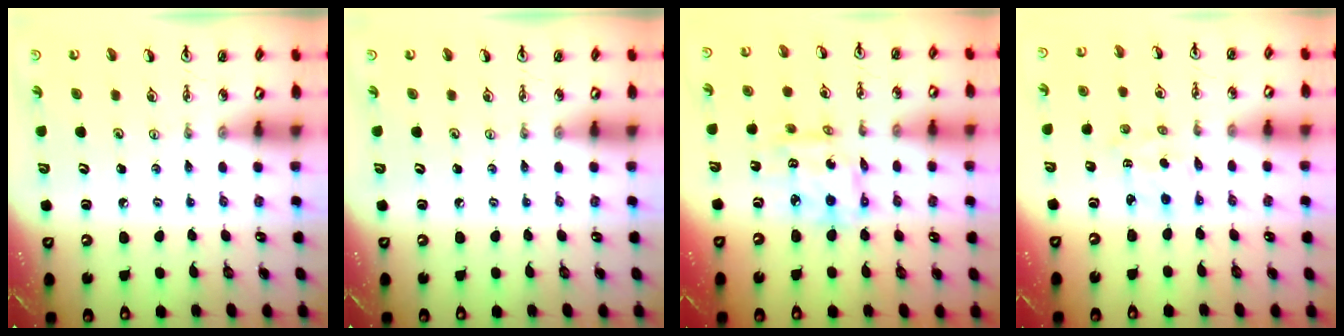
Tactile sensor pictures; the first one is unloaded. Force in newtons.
{"total": 0.0}
{"total": 8.3, "press": 8.2, "slide": 0.6}
{"total": 2.0, "press": 1.9, "slide": 0.6}